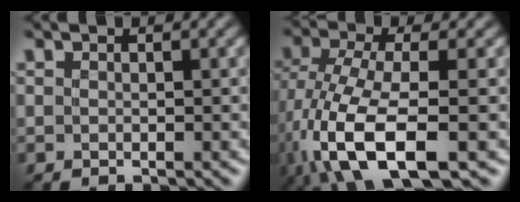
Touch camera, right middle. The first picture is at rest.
{"total": 10.1, "force": [-4.0, 4.0, 8.3], "torque": [-0.181, -0.013, -0.078]}